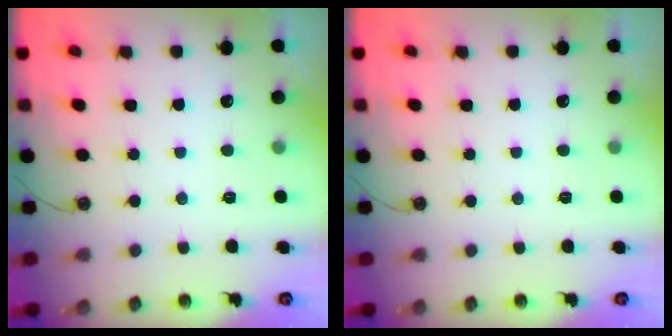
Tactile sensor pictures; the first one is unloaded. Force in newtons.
{"total": 1.5, "press": 0.8, "slide": 1.3}